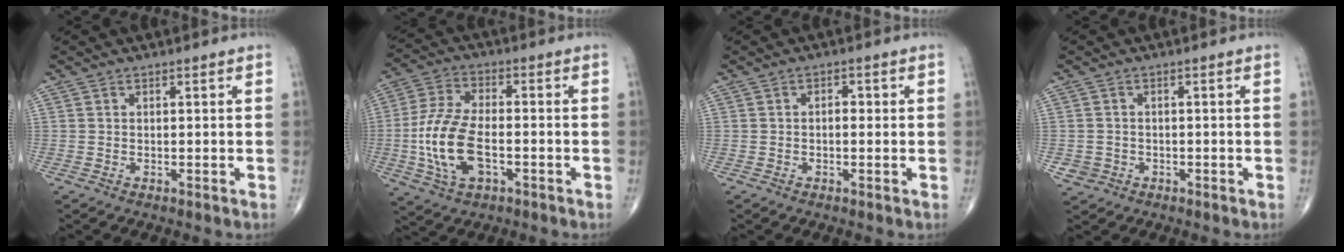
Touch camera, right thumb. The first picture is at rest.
{"total": 13.2, "force": [-2.8, 6.7, 11.0], "torque": [-0.233, 0.013, -0.051]}
{"total": 1.7, "force": [0.0, 1.0, 1.3], "torque": [-0.014, 0.004, -0.006]}
{"total": 2.3, "force": [-0.8, 2.1, 0.3], "torque": [0.000, 0.007, -0.011]}